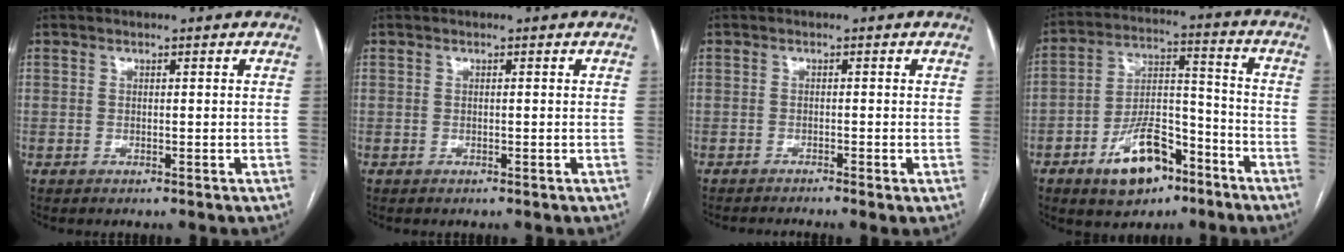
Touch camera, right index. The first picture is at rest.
{"total": 0.0}
{"total": 1.9, "force": [-1.4, -0.3, 1.1], "torque": [-0.016, 0.002, -0.024]}
{"total": 12.3, "force": [-7.2, 5.8, 8.0], "torque": [-0.146, 0.019, -0.118]}